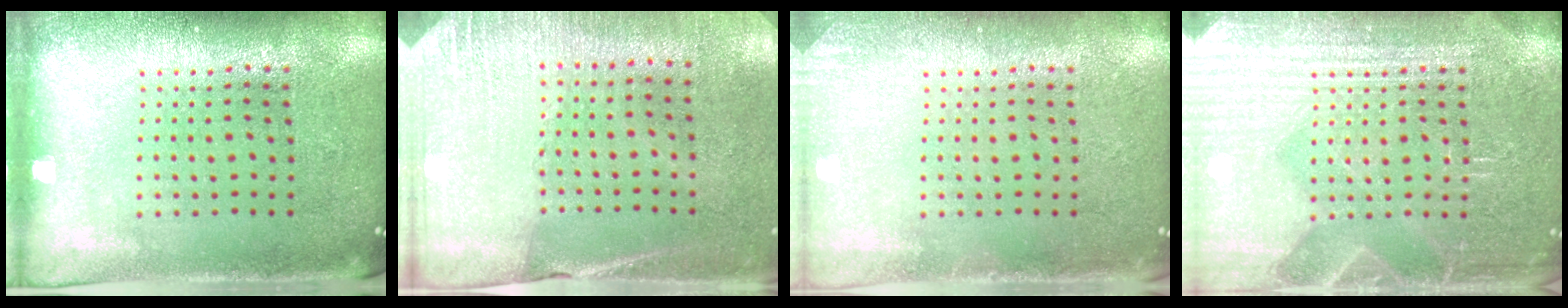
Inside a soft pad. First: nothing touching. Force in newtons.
{"total": 2.6, "press": 2.5, "slide": 0.8}
{"total": 1.1, "press": 1.1, "slide": 0.1}
{"total": 5.9, "press": 5.9, "slide": 0.8}